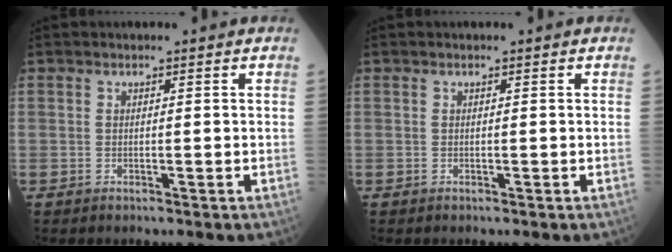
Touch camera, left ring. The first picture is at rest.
{"total": 0.0}